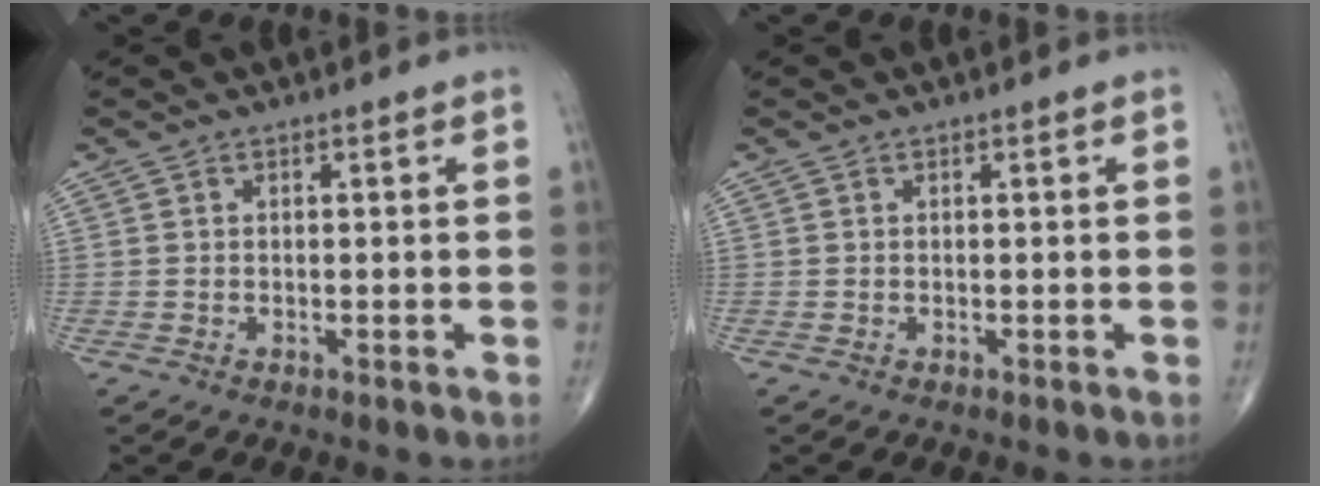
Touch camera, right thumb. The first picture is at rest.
{"total": 0.0}